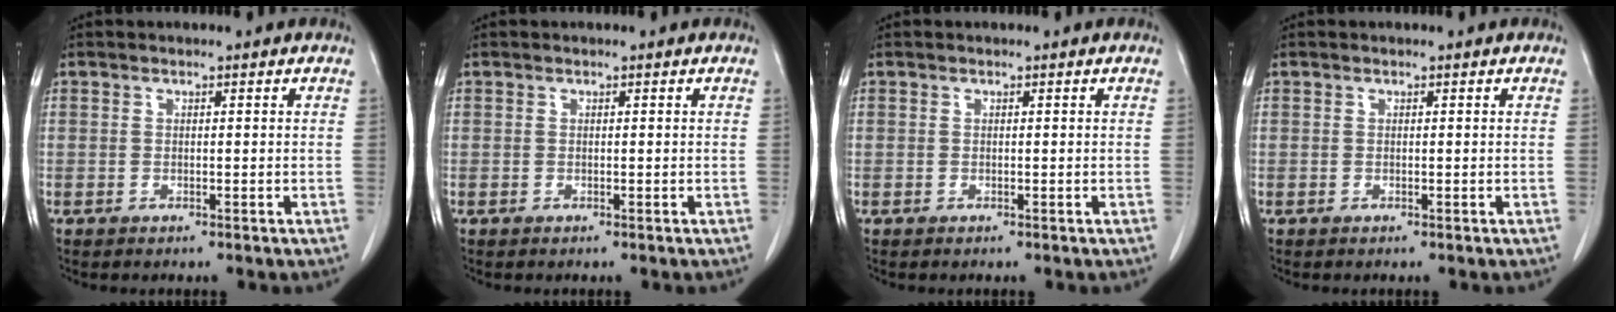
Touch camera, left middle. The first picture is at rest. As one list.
[{"total": 0.0}, {"total": 0.0}, {"total": 0.0}]